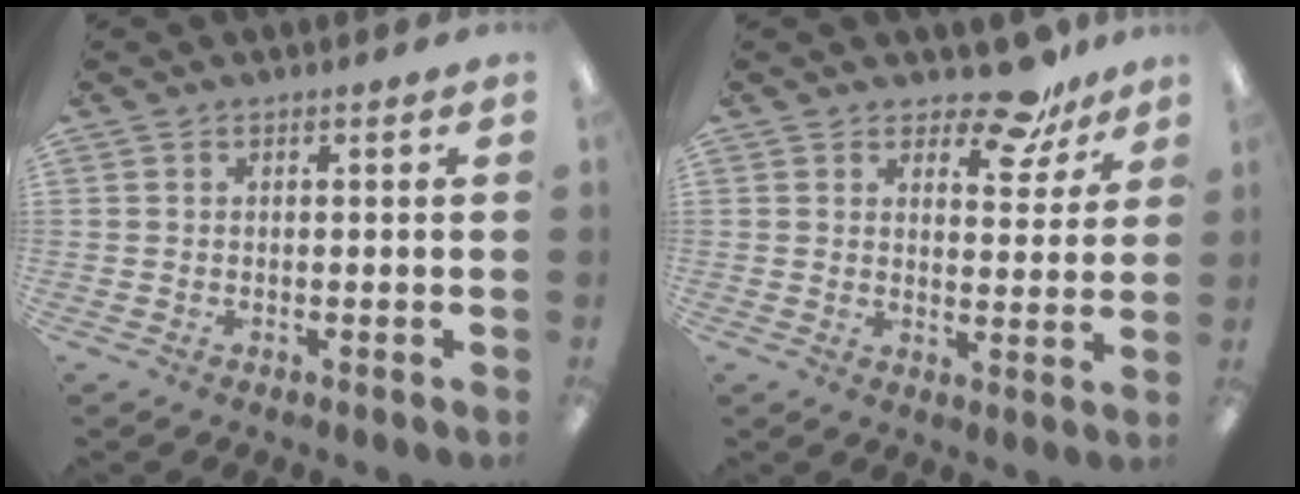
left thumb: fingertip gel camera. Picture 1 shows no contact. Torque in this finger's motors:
{"motor_torque": [0.05, 0.14, 0.02, -0.27, 0.03]}